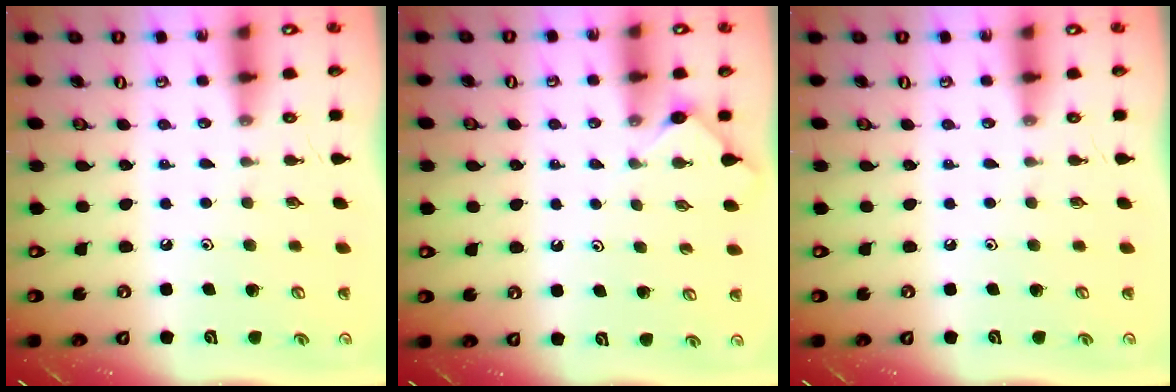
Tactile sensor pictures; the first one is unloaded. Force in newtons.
{"total": 2.4, "press": 2.4, "slide": 0.3}
{"total": 0.0}